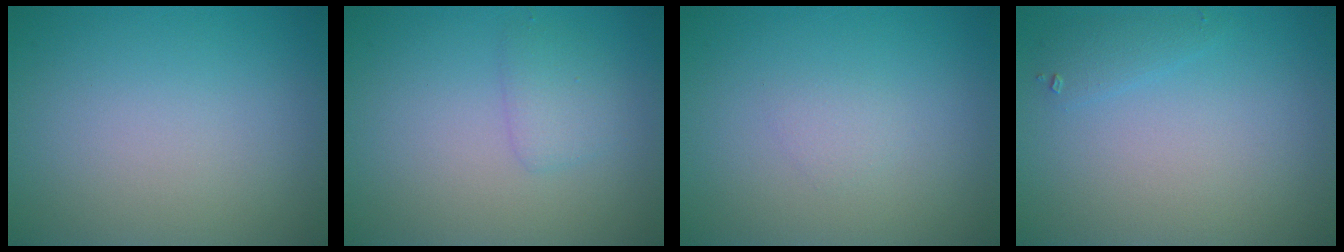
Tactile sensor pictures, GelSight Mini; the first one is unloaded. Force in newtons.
{"total": 1.6, "press": 1.6, "slide": 0.1}
{"total": 0.8, "press": 0.8, "slide": 0.1}
{"total": 1.1, "press": 1.1, "slide": 0.1}